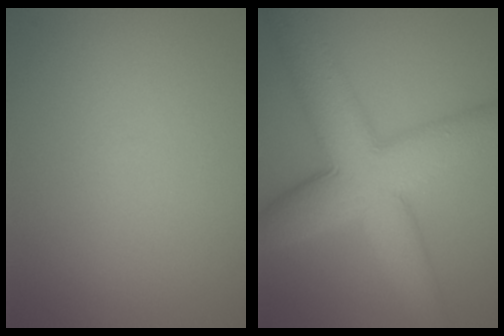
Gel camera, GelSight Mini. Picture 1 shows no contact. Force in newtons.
{"total": 10.2, "press": 10.2, "slide": 0.2}